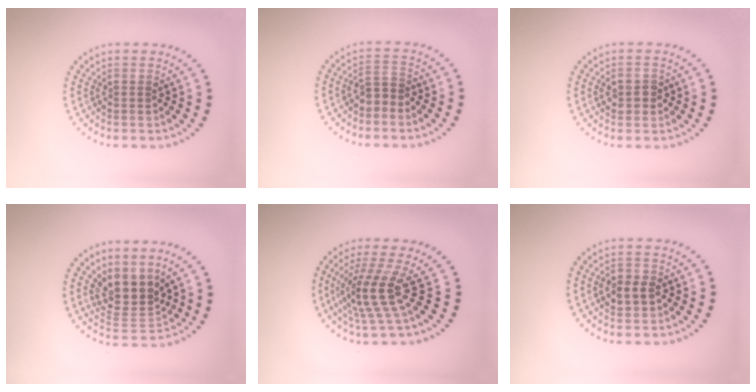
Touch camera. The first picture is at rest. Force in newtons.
{"total": 1.9, "press": 1.6, "slide": 0.9}
{"total": 1.8, "press": 1.8, "slide": 0.1}
{"total": 3.8, "press": 3.1, "slide": 2.2}
{"total": 4.2, "press": 3.0, "slide": 3.0}
{"total": 2.4, "press": 2.4, "slide": 0.3}